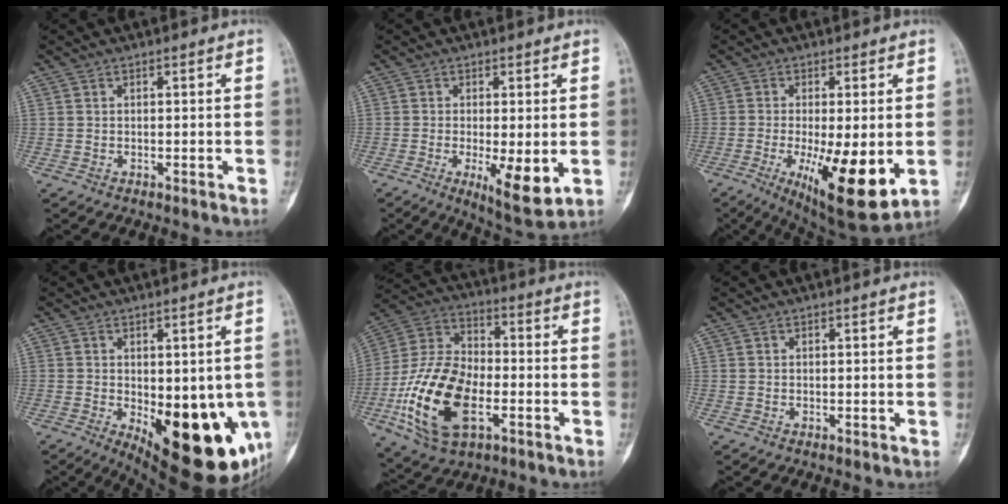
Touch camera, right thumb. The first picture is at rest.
{"total": 8.5, "force": [-1.8, 2.6, 7.9], "torque": [-0.118, -0.023, -0.024]}
{"total": 15.6, "force": [-3.6, 4.7, 14.5], "torque": [-0.216, -0.027, -0.040]}
{"total": 19.6, "force": [-5.4, 8.6, 16.8], "torque": [-0.161, -0.019, -0.048]}
{"total": 20.7, "force": [-5.9, 11.5, 16.2], "torque": [-0.308, 0.019, -0.105]}
{"total": 0.0}